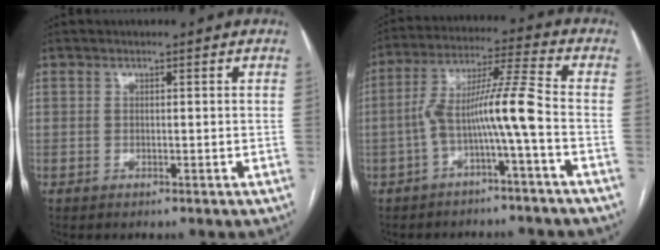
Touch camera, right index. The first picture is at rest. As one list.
[{"total": 8.9, "force": [-2.7, -0.6, 8.5], "torque": [-0.156, 0.032, -0.047]}]